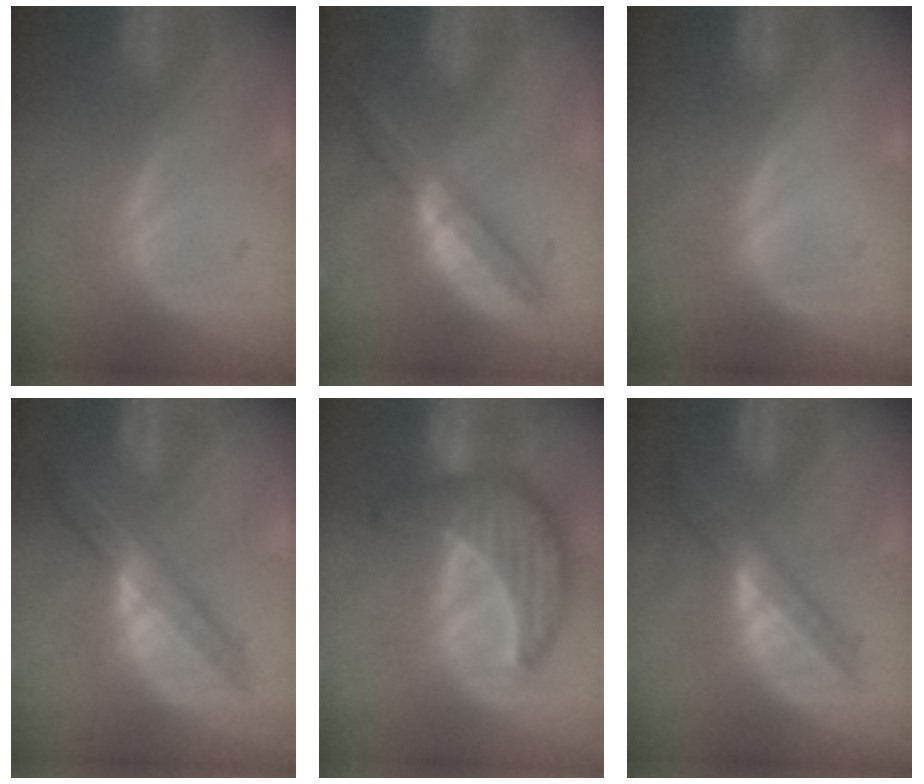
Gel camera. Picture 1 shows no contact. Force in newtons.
{"total": 5.1, "press": 5.0, "slide": 1.1}
{"total": 0.0}
{"total": 7.2, "press": 6.1, "slide": 3.8}
{"total": 10.0, "press": 10.0, "slide": 0.7}
{"total": 5.9, "press": 5.2, "slide": 2.9}